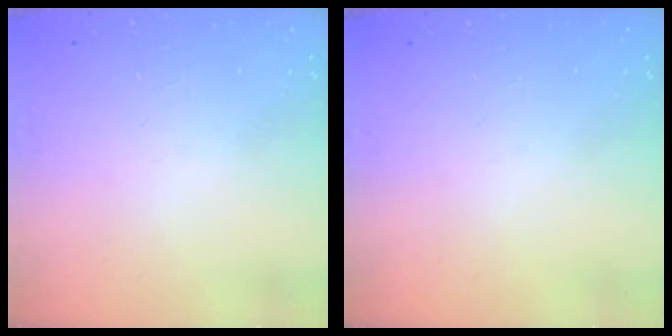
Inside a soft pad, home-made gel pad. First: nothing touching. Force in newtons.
{"total": 0.0}